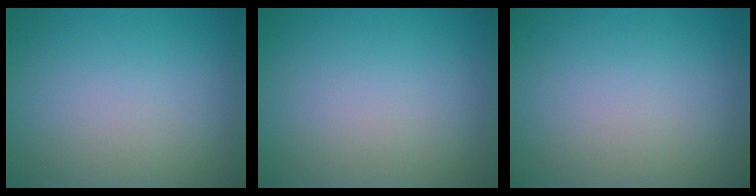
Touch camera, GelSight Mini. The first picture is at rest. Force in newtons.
{"total": 0.0}
{"total": 0.0}